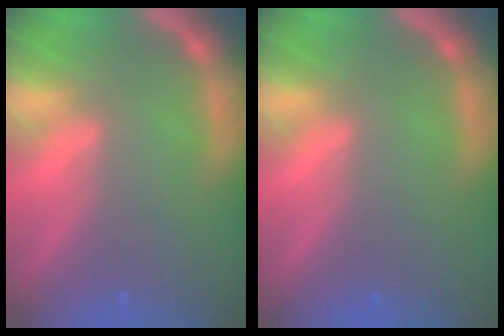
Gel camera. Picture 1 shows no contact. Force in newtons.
{"total": 0.0}